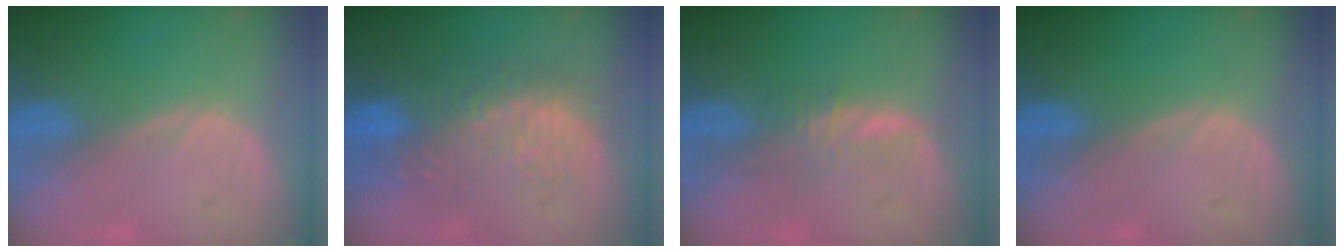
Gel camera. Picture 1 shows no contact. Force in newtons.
{"total": 10.9, "press": 9.6, "slide": 5.2}
{"total": 2.9, "press": 2.9, "slide": 0.2}
{"total": 0.0}